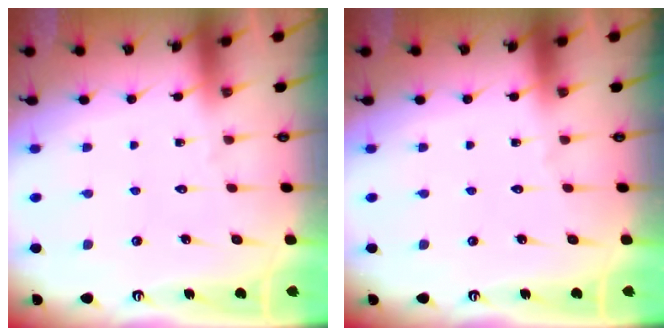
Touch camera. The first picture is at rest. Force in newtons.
{"total": 0.0}